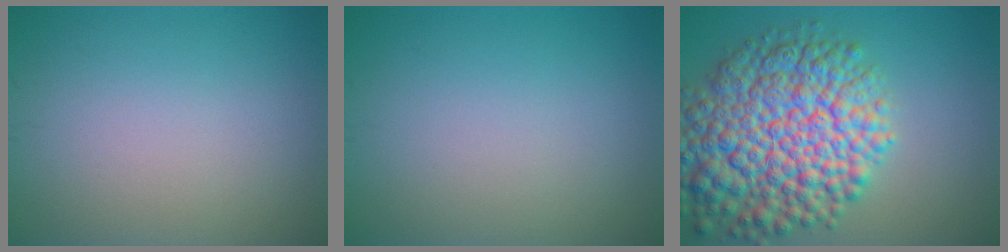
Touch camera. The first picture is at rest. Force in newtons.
{"total": 0.0}
{"total": 12.2, "press": 12.2, "slide": 0.4}